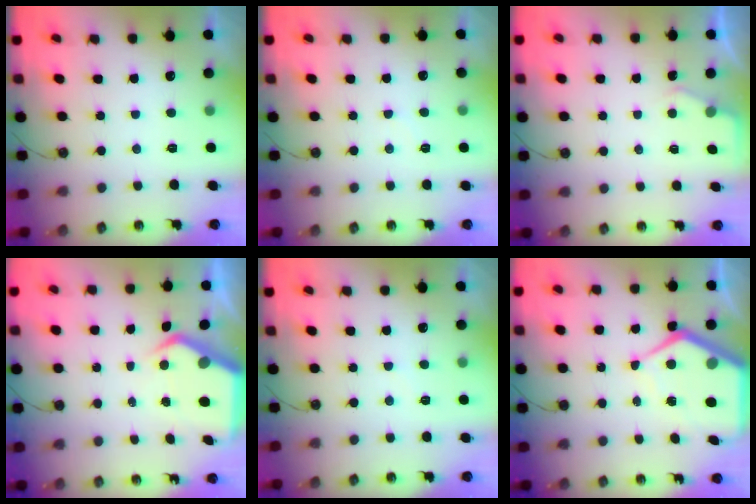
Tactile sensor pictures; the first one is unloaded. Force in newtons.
{"total": 4.8, "press": 4.8, "slide": 0.6}
{"total": 2.8, "press": 2.7, "slide": 0.4}
{"total": 6.6, "press": 6.6, "slide": 0.7}
{"total": 2.1, "press": 2.1, "slide": 0.3}
{"total": 10.8, "press": 10.8, "slide": 0.9}